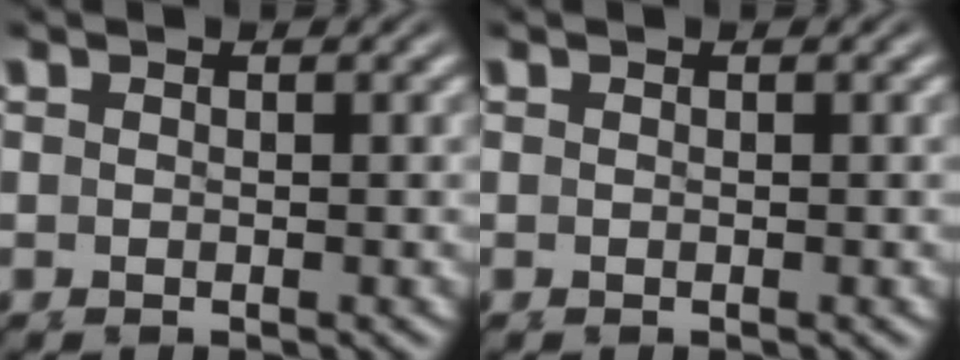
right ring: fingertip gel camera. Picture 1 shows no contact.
{"total": 0.0}